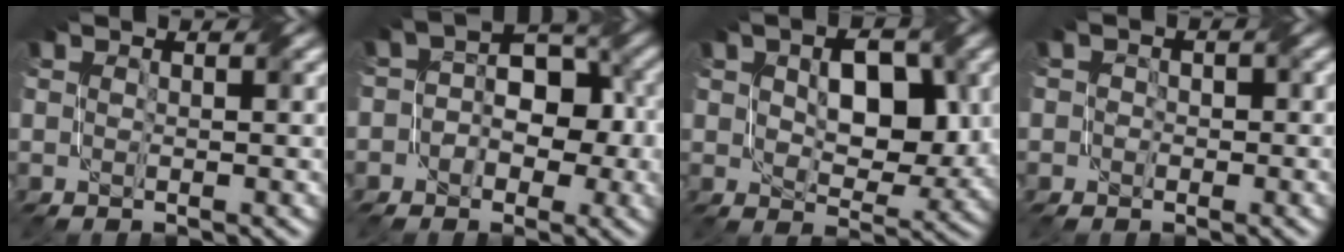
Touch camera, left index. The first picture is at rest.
{"total": 6.0, "force": [-1.4, 4.1, 4.2], "torque": [-0.027, 0.019, -0.032]}
{"total": 6.5, "force": [1.2, 3.9, 5.0], "torque": [-0.078, -0.007, 0.025]}
{"total": 1.9, "force": [-0.5, 1.8, 0.4], "torque": [0.002, 0.007, -0.019]}